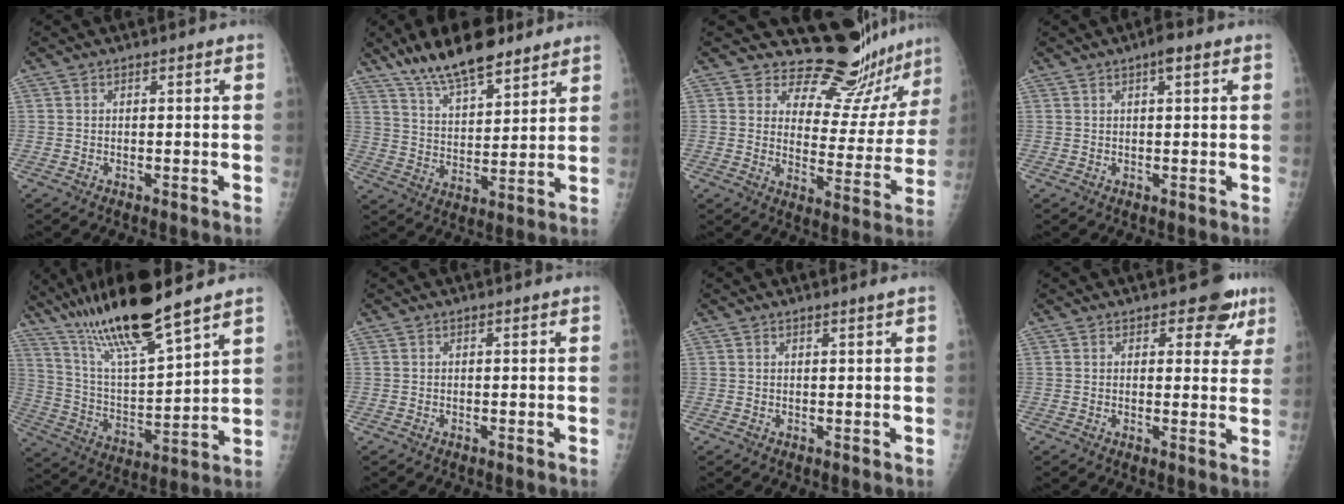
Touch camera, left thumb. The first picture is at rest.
{"total": 15.1, "force": [11.2, 5.3, 8.6], "torque": [-0.118, -0.054, 0.195]}
{"total": 15.8, "force": [15.1, 3.8, 3.0], "torque": [0.003, -0.143, 0.190]}
{"total": 2.5, "force": [1.3, 0.7, 2.1], "torque": [-0.028, 0.002, 0.016]}
{"total": 19.3, "force": [14.6, 2.4, 12.3], "torque": [-0.209, -0.062, 0.274]}
{"total": 0.0}
{"total": 0.8, "force": [0.6, -0.3, 0.5], "torque": [-0.016, -0.007, 0.014]}
{"total": 6.4, "force": [3.9, 3.4, 3.6], "torque": [-0.004, -0.015, 0.045]}